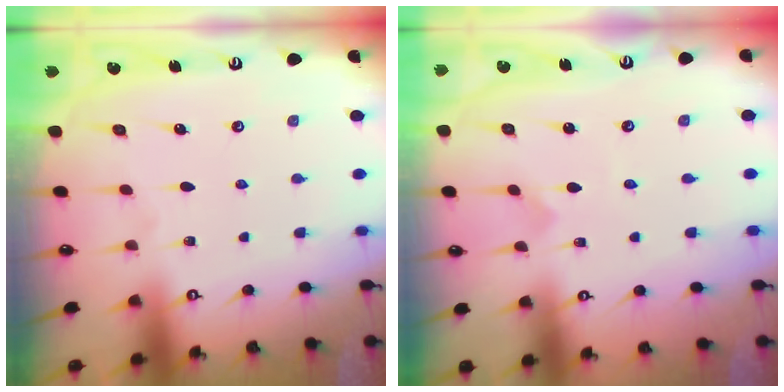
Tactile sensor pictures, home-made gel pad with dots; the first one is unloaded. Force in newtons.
{"total": 0.0}